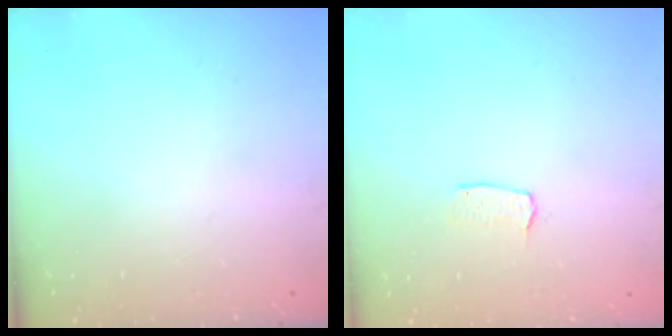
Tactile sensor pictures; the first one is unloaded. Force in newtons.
{"total": 2.9, "press": 2.9, "slide": 0.2}